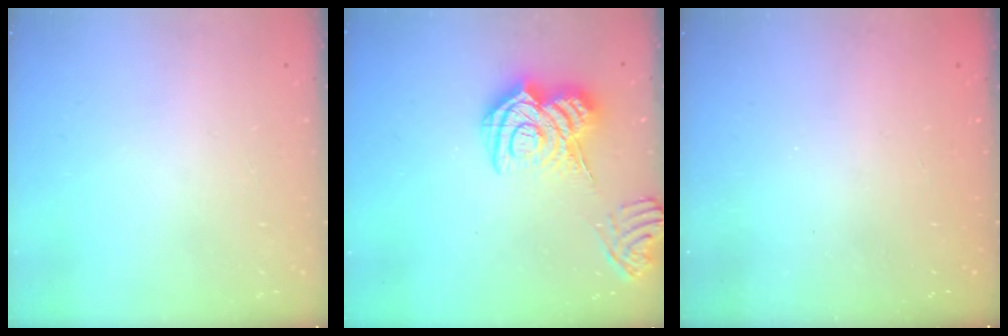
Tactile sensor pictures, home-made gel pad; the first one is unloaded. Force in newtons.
{"total": 15.8, "press": 15.7, "slide": 1.6}
{"total": 2.5, "press": 2.4, "slide": 0.8}